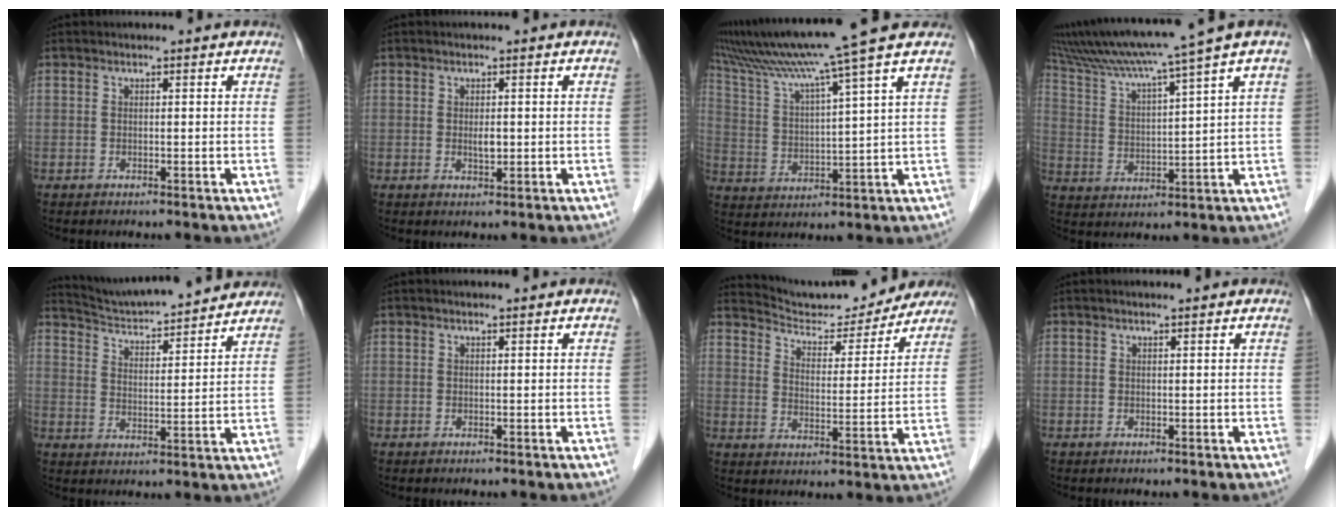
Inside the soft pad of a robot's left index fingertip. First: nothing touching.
{"total": 1.5, "force": [0.0, 0.5, 1.4], "torque": [-0.028, -0.002, 0.002]}
{"total": 14.6, "force": [11.5, -3.0, 8.4], "torque": [-0.152, -0.002, 0.188]}
{"total": 15.1, "force": [11.7, -2.3, 9.2], "torque": [-0.161, 0.003, 0.194]}
{"total": 15.9, "force": [14.9, 1.5, 5.2], "torque": [-0.086, 0.015, 0.223]}
{"total": 0.0}
{"total": 15.8, "force": [15.1, 3.1, 3.5], "torque": [-0.046, -0.005, 0.208]}
{"total": 0.6, "force": [0.5, -0.1, 0.4], "torque": [-0.008, 0.003, 0.010]}